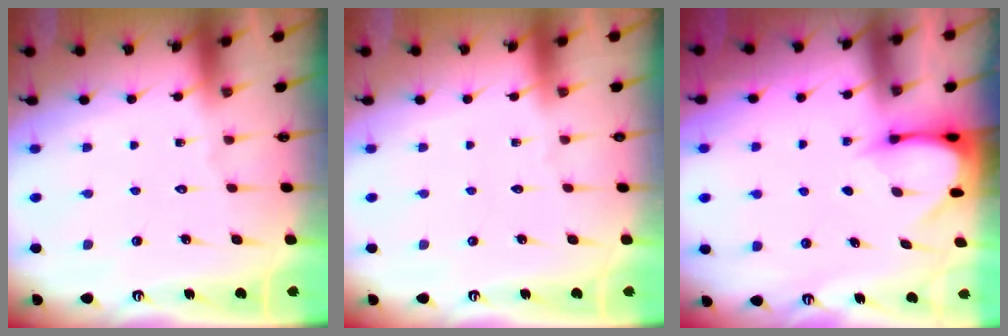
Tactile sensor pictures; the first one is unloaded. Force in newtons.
{"total": 0.0}
{"total": 3.8, "press": 3.8, "slide": 0.3}